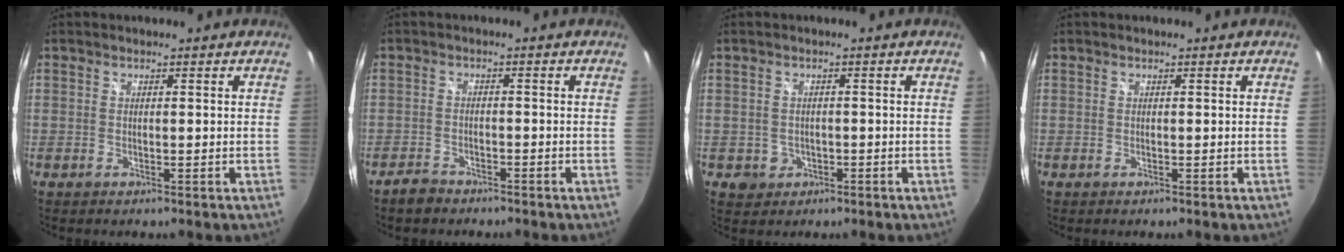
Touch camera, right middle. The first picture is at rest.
{"total": 3.2, "force": [-2.7, 1.5, 0.7], "torque": [-0.029, 0.003, -0.049]}
{"total": 3.2, "force": [-0.8, 3.1, 0.7], "torque": [-0.021, 0.001, -0.005]}
{"total": 0.0}